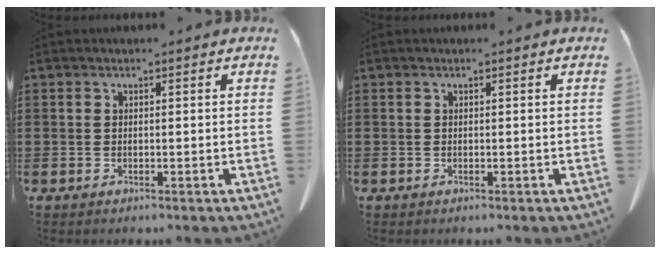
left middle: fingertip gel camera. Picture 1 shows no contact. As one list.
[{"total": 0.0}]